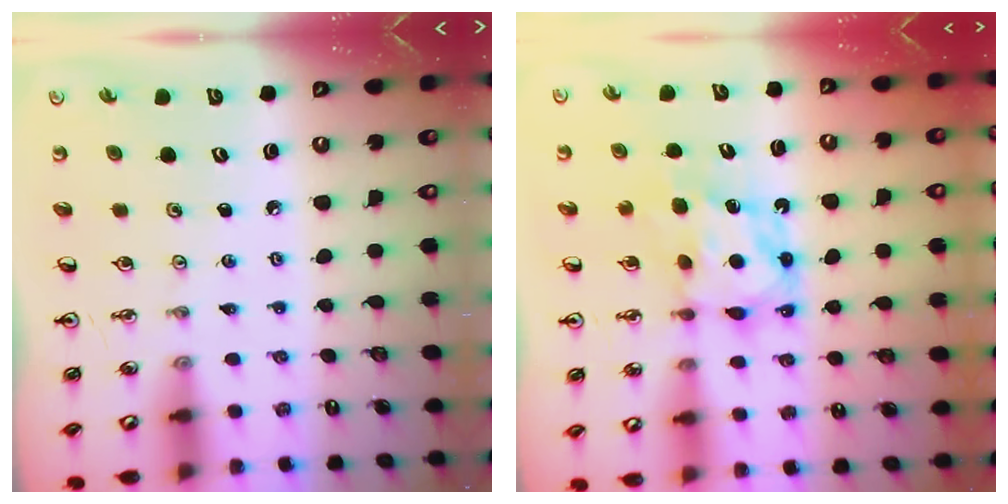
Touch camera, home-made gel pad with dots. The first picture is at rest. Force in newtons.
{"total": 7.1, "press": 7.1, "slide": 0.2}